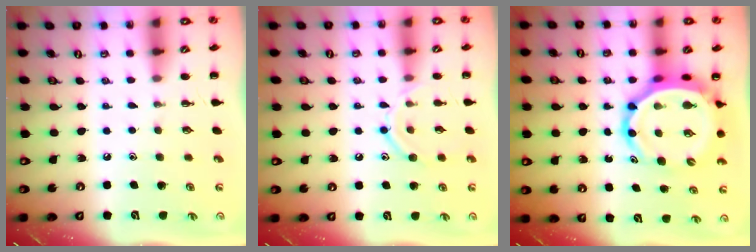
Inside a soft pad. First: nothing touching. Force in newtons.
{"total": 10.2, "press": 10.2, "slide": 1.0}
{"total": 10.6, "press": 10.2, "slide": 2.9}